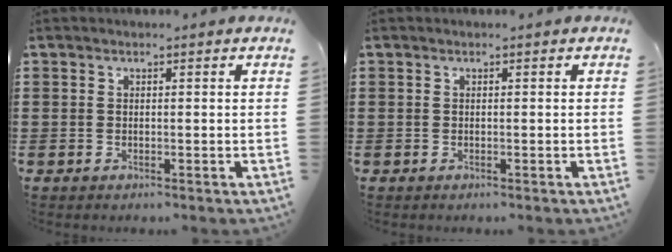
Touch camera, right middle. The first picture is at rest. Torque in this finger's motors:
{"motor_torque": [0.00, 0.00, 0.00, -0.01]}